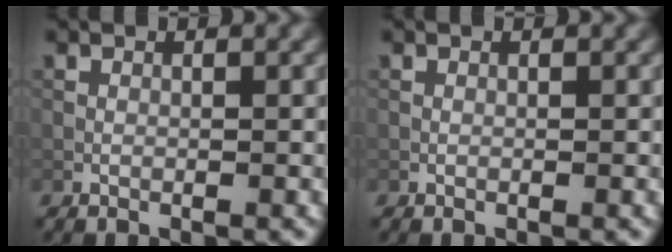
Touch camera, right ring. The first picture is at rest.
{"total": 0.0}